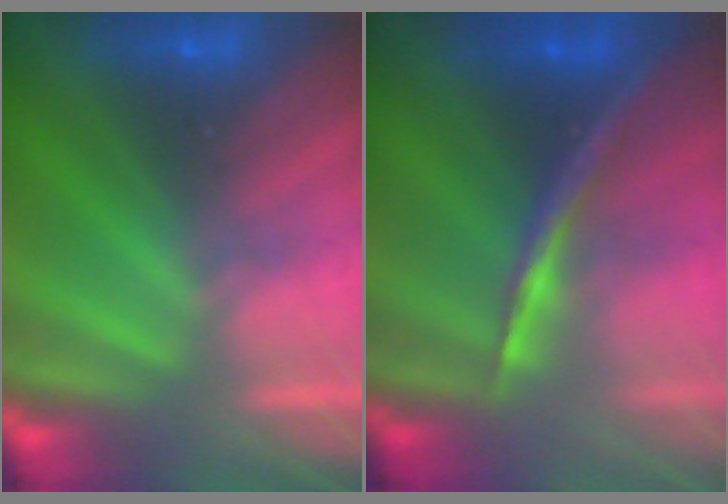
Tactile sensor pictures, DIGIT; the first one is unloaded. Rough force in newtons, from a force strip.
{"total": 1.7}